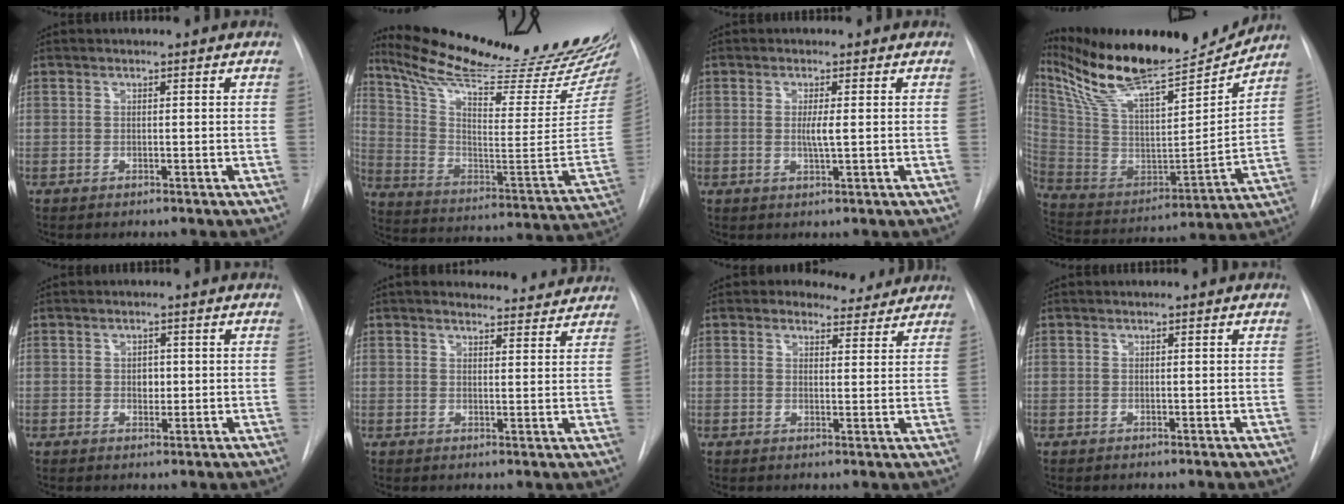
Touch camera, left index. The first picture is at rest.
{"total": 32.2, "force": [28.0, 1.7, 15.8], "torque": [-0.257, -0.103, 0.396]}
{"total": 2.3, "force": [0.1, 0.0, 2.3], "torque": [-0.048, -0.003, 0.001]}
{"total": 23.6, "force": [21.3, 2.8, 9.9], "torque": [-0.189, -0.029, 0.354]}
{"total": 1.8, "force": [0.1, 1.3, 1.2], "torque": [-0.017, 0.001, 0.004]}
{"total": 9.4, "force": [9.0, 2.3, 1.5], "torque": [0.001, 0.005, 0.094]}
{"total": 4.8, "force": [4.3, 2.1, 0.0], "torque": [0.008, -0.003, 0.044]}
{"total": 0.0}